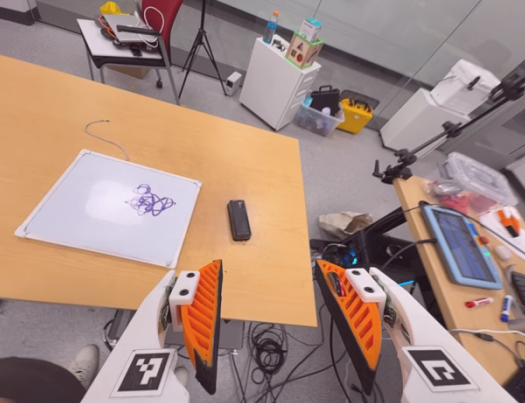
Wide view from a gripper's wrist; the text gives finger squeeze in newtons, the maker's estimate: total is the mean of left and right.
{"total": 0.0}